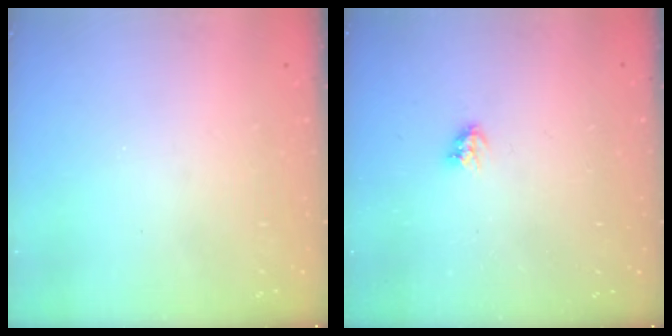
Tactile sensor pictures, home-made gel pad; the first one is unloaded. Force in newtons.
{"total": 3.4, "press": 3.4, "slide": 0.4}